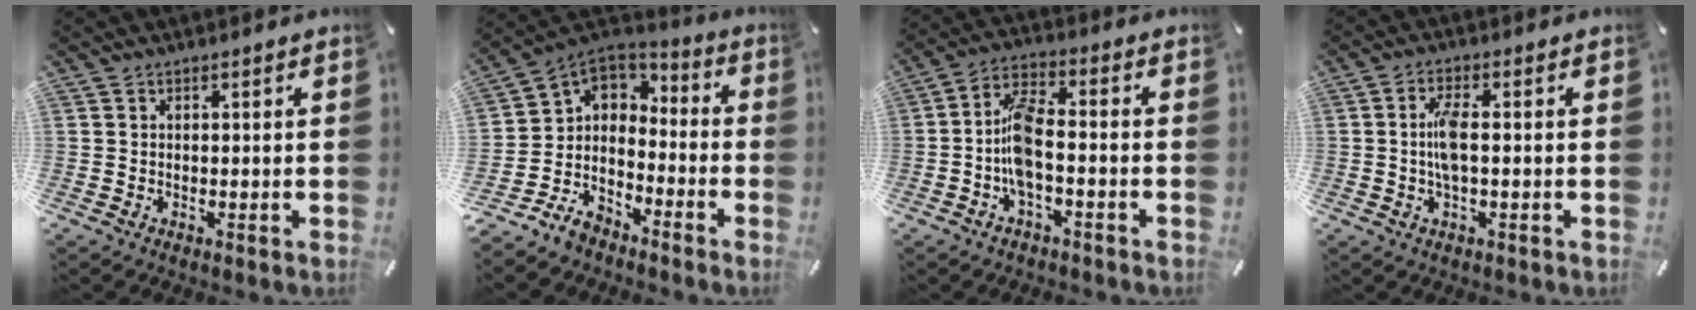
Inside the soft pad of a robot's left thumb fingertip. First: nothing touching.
{"total": 6.9, "force": [-3.5, 6.0, 0.6], "torque": [-0.039, -0.003, -0.065]}
{"total": 10.5, "force": [-3.0, 4.2, 9.1], "torque": [-0.202, -0.004, -0.056]}
{"total": 5.3, "force": [-0.2, 1.5, 5.1], "torque": [-0.102, -0.001, -0.008]}